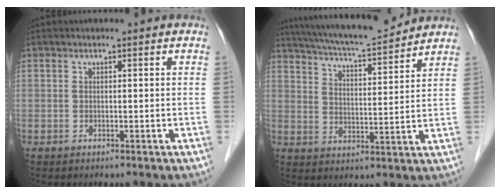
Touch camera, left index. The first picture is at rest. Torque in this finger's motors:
{"motor_torque": [1.13, -1.01, 0.46, 0.12]}